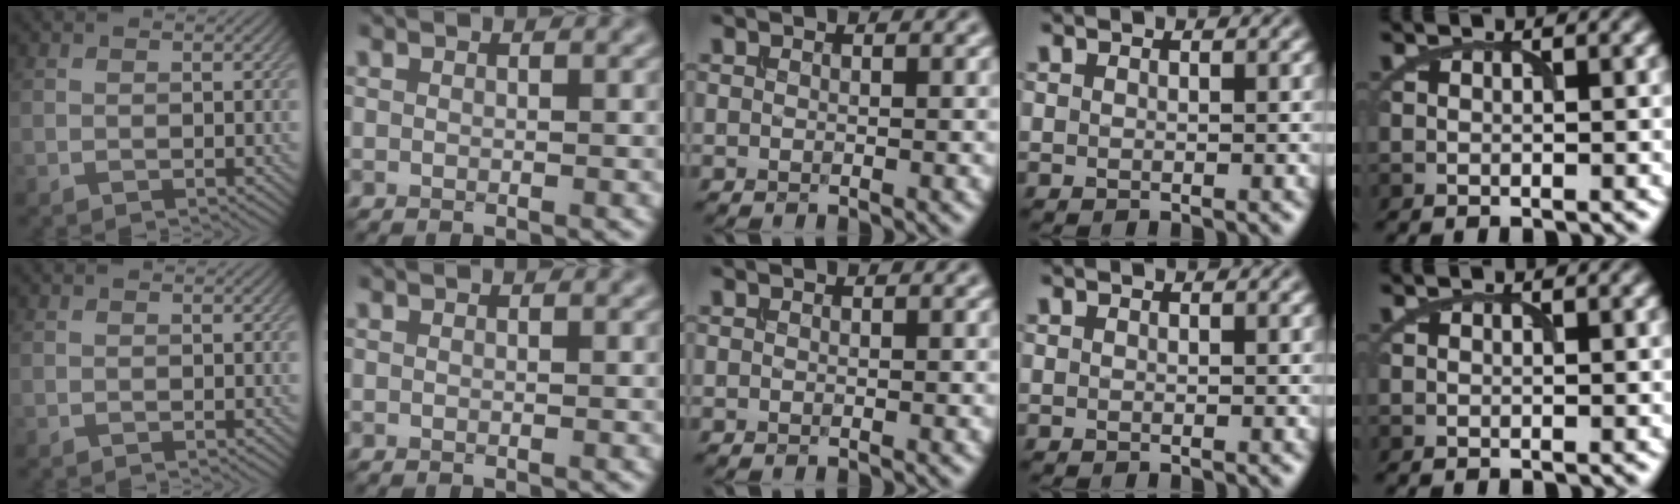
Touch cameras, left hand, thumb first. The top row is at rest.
{}